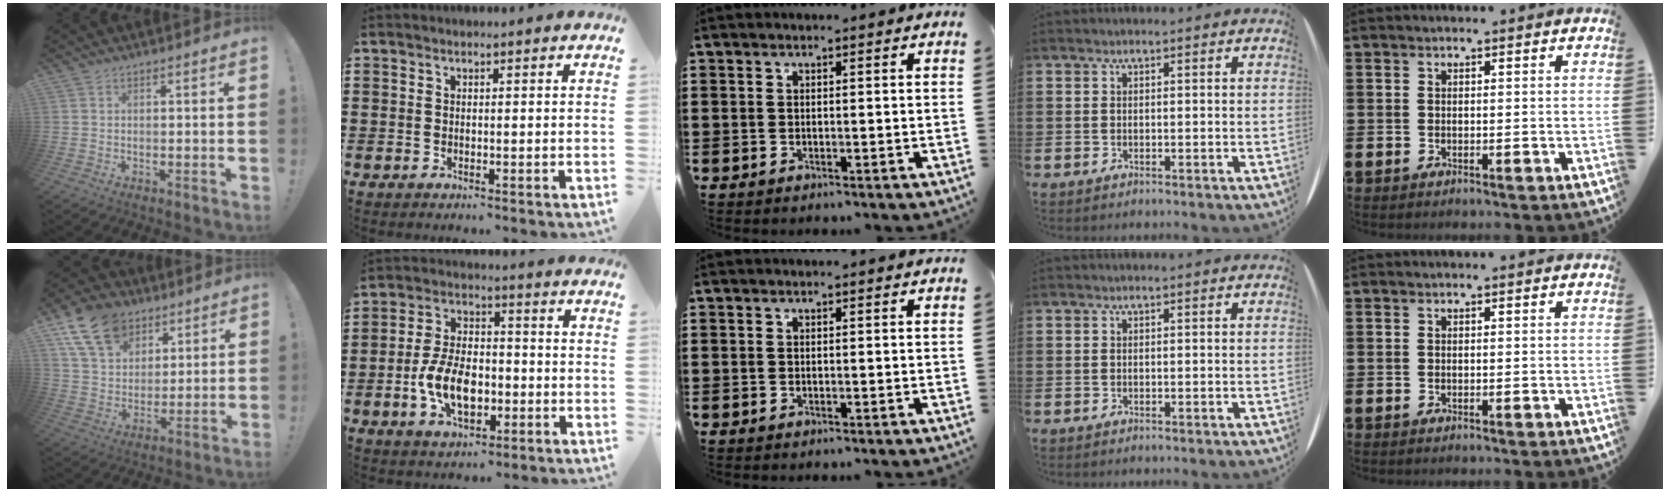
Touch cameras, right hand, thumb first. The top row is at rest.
{"thumb": {"total": 16.0, "force": [8.8, 11.2, 7.4], "torque": [-0.122, -0.041, 0.170]}, "index": {"total": 8.8, "force": [-2.4, 4.9, 6.9], "torque": [-0.147, -0.002, -0.049]}}